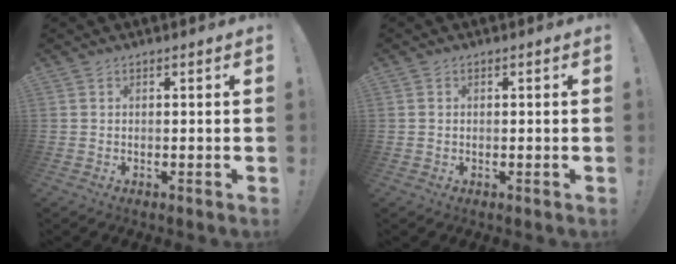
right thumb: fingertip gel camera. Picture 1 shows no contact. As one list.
[{"total": 0.6, "force": [-0.2, 0.6, 0.0], "torque": [-0.003, 0.003, -0.003]}]